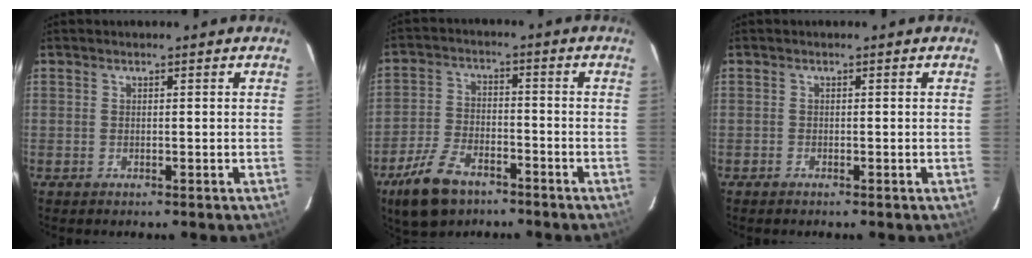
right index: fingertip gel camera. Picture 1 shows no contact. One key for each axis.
{"total": 10.9, "fx": -7.3, "fy": 5.6, "fz": 5.9, "tx": -0.147, "ty": -0.004, "tz": -0.135}
{"total": 0.5, "fx": -0.5, "fy": 0.2, "fz": 0.0, "tx": -0.002, "ty": 0.001, "tz": -0.011}